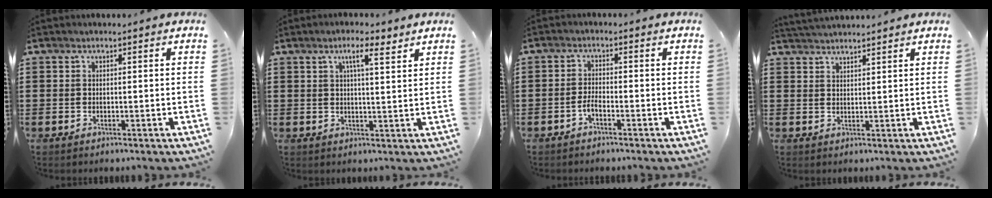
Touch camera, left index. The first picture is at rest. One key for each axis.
{"total": 4.7, "fx": 2.9, "fy": 0.9, "fz": 3.6, "tx": -0.071, "ty": 0.003, "tz": 0.046}
{"total": 1.9, "fx": -1.2, "fy": 0.5, "fz": 1.4, "tx": -0.035, "ty": -0.001, "tz": -0.024}
{"total": 2.4, "fx": 2.4, "fy": -0.2, "fz": 0.0, "tx": -0.007, "ty": -0.003, "tz": 0.047}